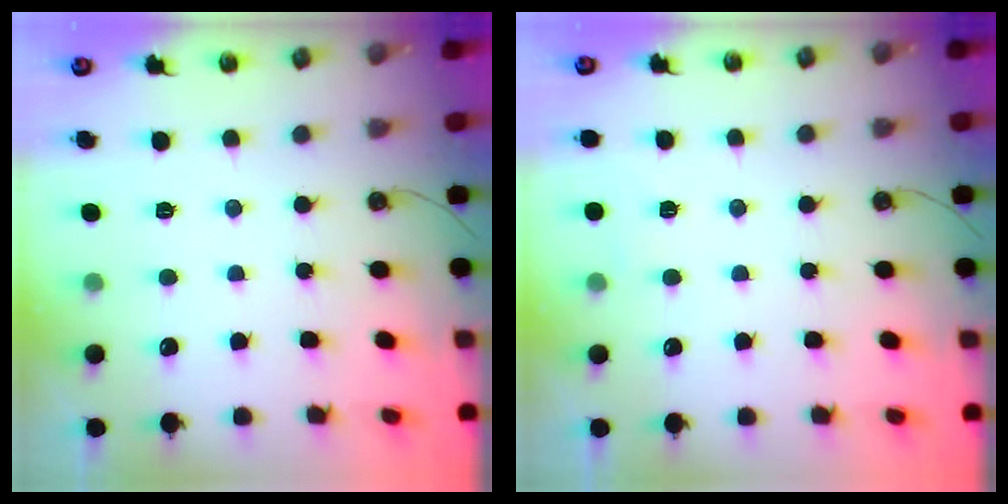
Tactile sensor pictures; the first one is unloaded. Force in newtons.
{"total": 2.3, "press": 2.3, "slide": 0.4}